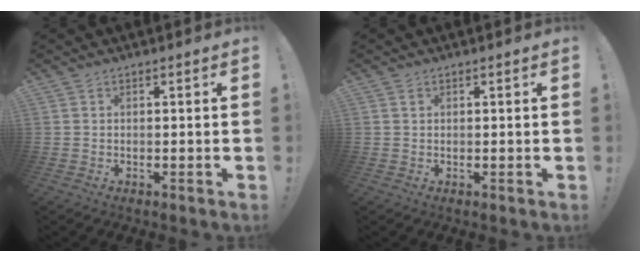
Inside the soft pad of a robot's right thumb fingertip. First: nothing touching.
{"total": 0.8, "force": [0.4, 0.5, 0.4], "torque": [-0.003, 0.000, 0.006]}